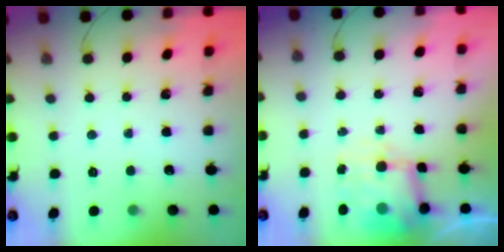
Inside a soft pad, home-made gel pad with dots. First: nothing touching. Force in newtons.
{"total": 6.1, "press": 6.1, "slide": 0.3}